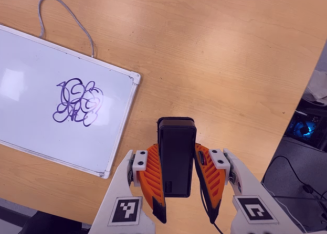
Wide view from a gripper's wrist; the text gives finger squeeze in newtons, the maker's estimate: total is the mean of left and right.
{"total": 4.8, "left": 3.1, "right": 6.5}